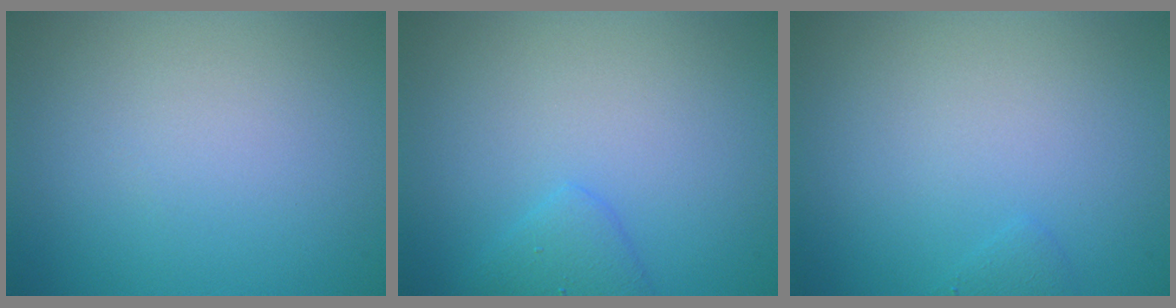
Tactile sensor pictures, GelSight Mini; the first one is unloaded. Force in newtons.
{"total": 1.7, "press": 1.7, "slide": 0.1}
{"total": 0.6, "press": 0.6, "slide": 0.1}